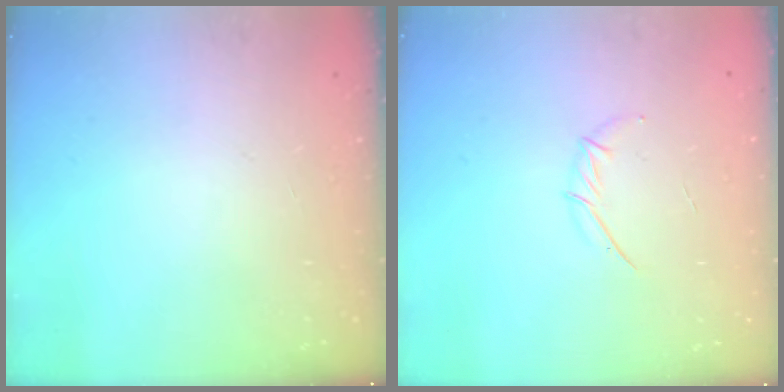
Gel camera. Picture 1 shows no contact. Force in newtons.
{"total": 4.0, "press": 4.0, "slide": 0.7}